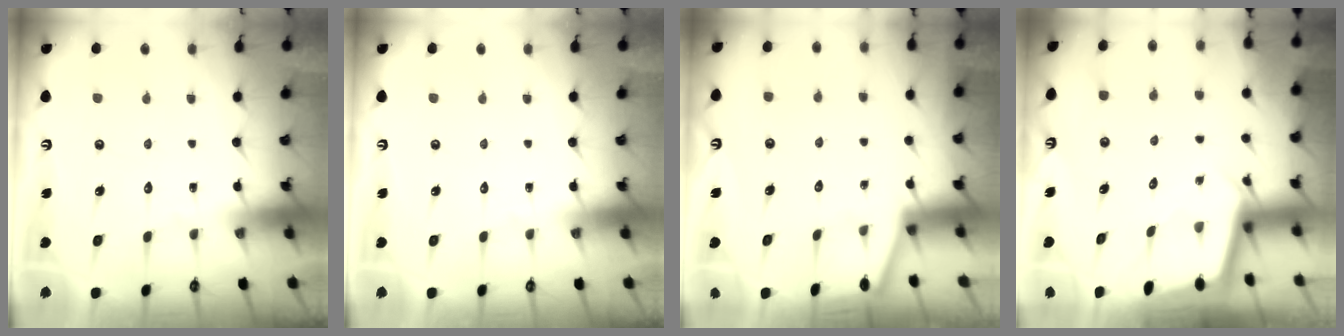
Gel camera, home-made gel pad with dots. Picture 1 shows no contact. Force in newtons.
{"total": 0.0}
{"total": 0.0}
{"total": 1.9, "press": 1.9, "slide": 0.1}